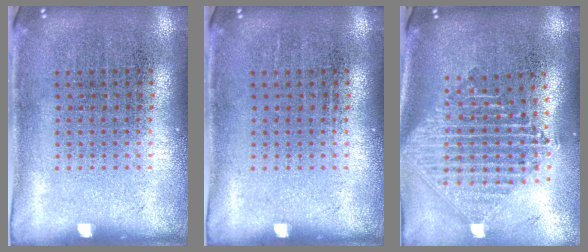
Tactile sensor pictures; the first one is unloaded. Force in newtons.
{"total": 0.0}
{"total": 2.3, "press": 1.8, "slide": 1.4}